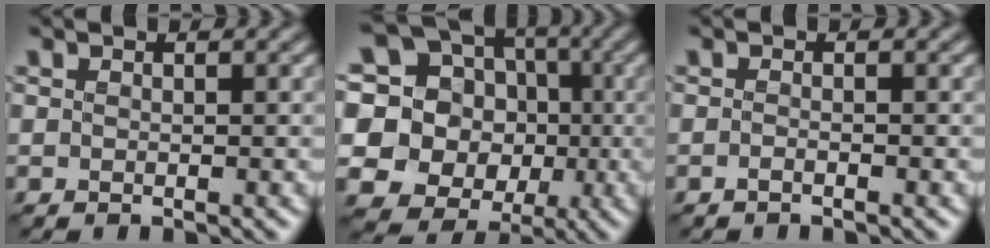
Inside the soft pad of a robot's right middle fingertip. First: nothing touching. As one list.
[{"total": 16.3, "force": [2.1, 15.4, 5.2], "torque": [-0.168, 0.041, 0.011]}, {"total": 0.7, "force": [-0.5, 0.2, 0.5], "torque": [-0.009, -0.001, -0.010]}]